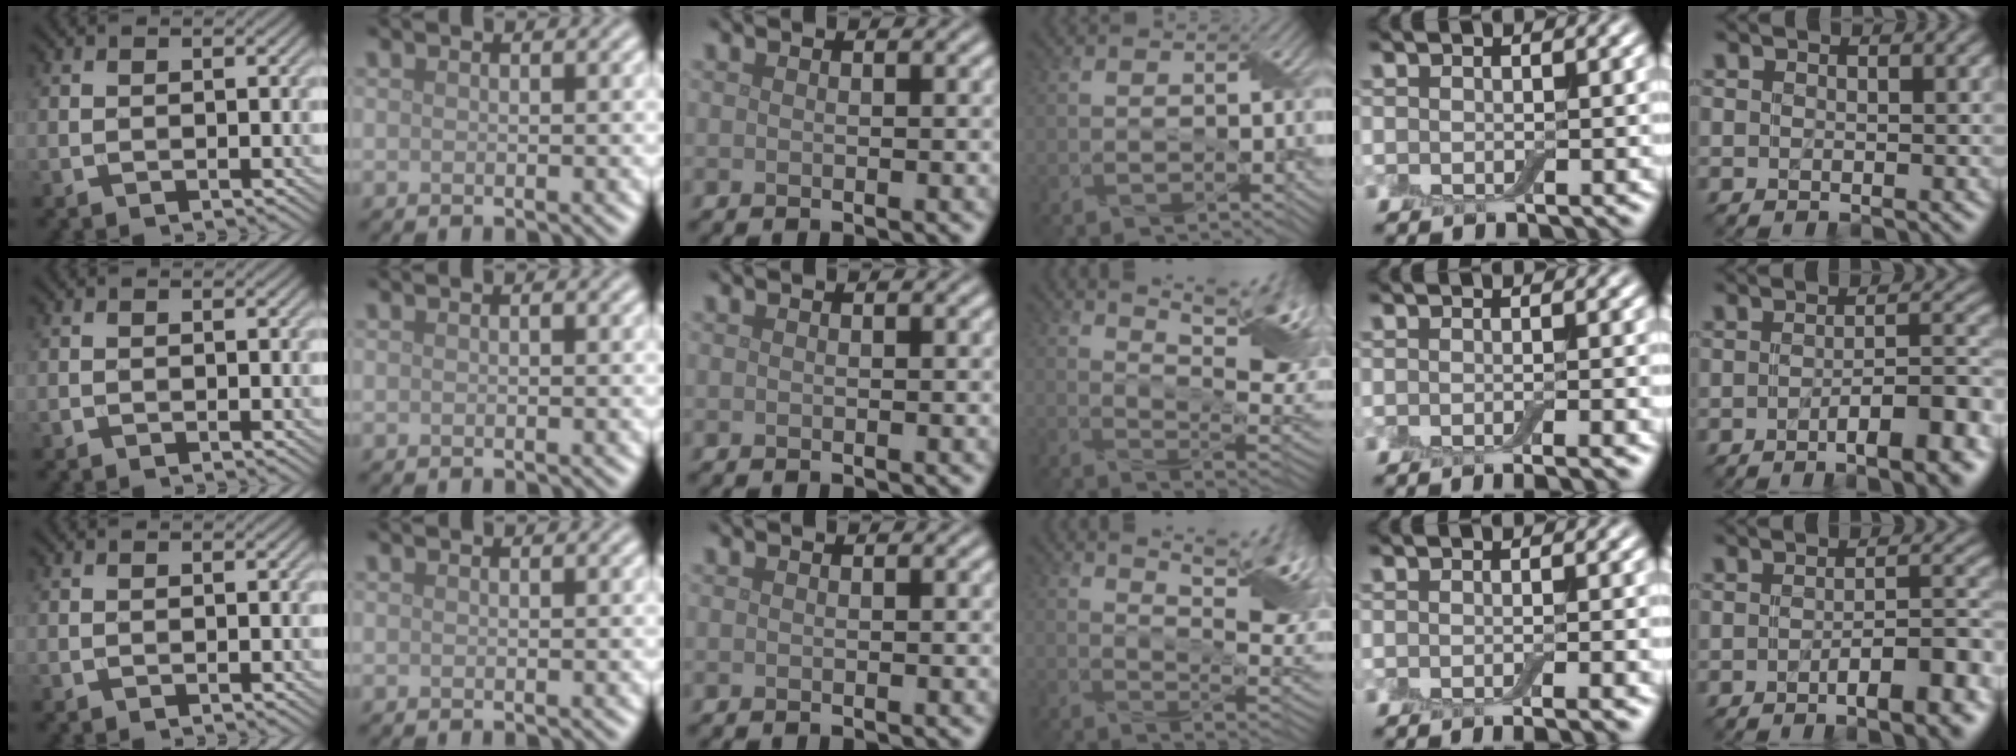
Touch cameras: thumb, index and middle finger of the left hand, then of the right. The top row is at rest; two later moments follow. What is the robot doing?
{"motion": "wrap", "object": "adhesive wrap"}